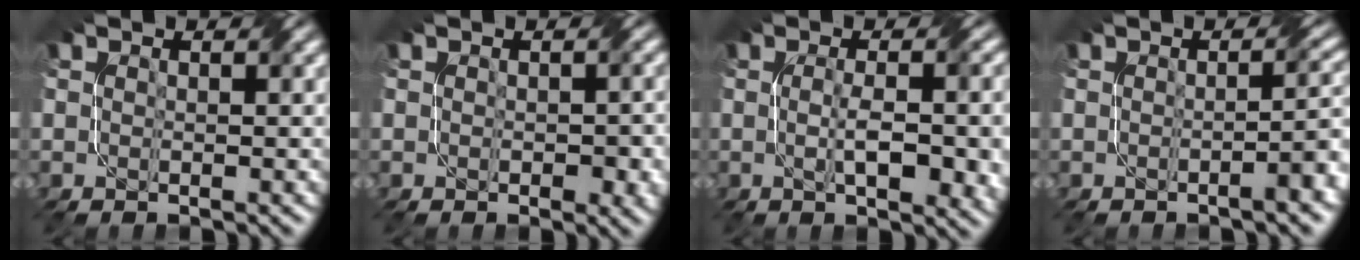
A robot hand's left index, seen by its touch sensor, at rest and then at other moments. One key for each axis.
{"total": 2.0, "fx": -0.3, "fy": 1.0, "fz": 1.7, "tx": -0.026, "ty": -0.004, "tz": -0.001}
{"total": 6.6, "fx": -0.8, "fy": 1.8, "fz": 6.3, "tx": -0.094, "ty": -0.006, "tz": -0.005}
{"total": 3.3, "fx": -1.0, "fy": 0.8, "fz": 3.1, "tx": -0.025, "ty": 0.012, "tz": -0.019}